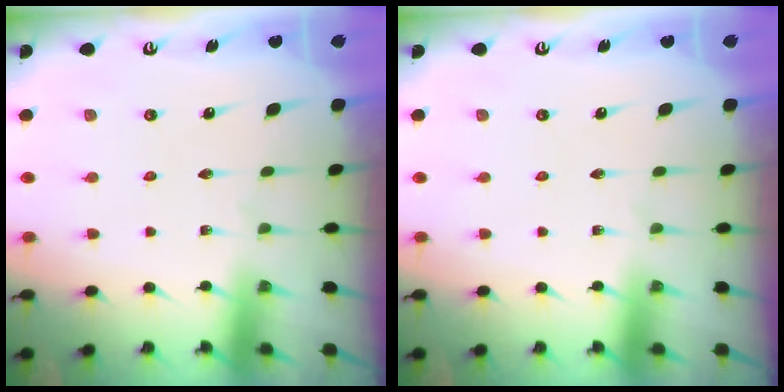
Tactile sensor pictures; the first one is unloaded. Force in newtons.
{"total": 0.0}